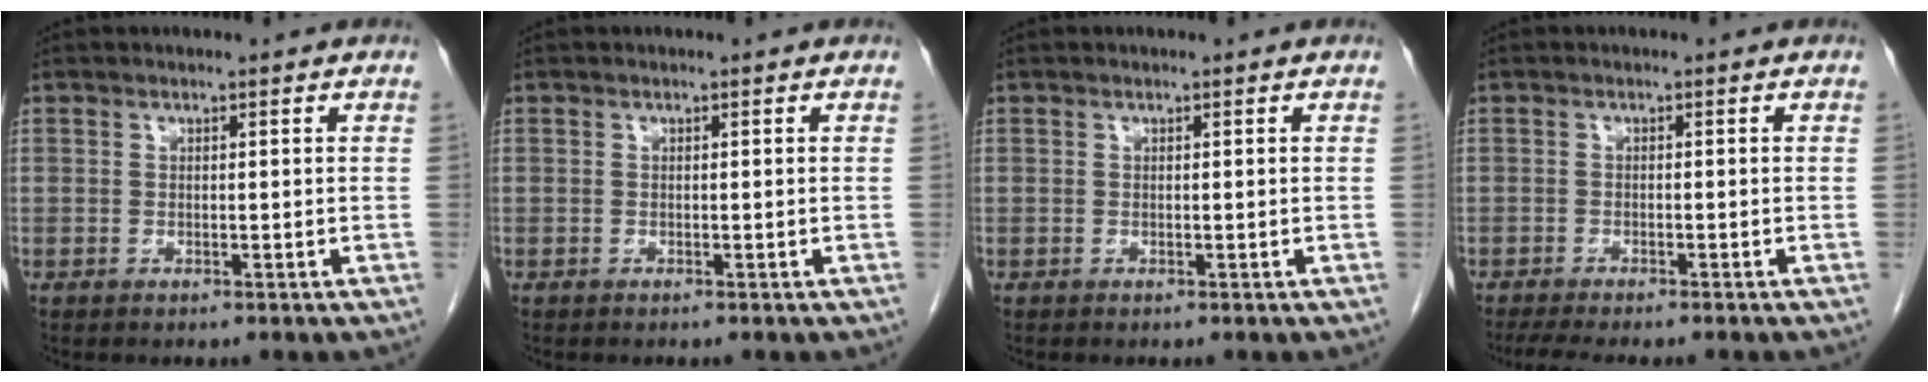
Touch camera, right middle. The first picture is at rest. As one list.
[{"total": 0.0}, {"total": 0.0}, {"total": 6.5, "force": [-5.5, 0.6, 3.5], "torque": [-0.049, -0.015, -0.084]}]